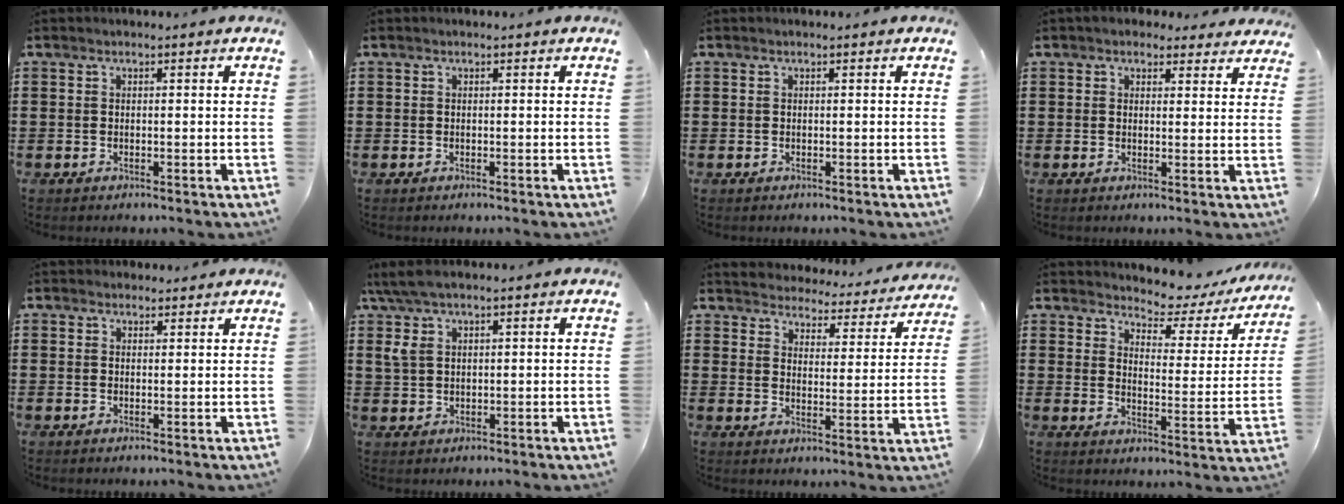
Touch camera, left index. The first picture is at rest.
{"total": 0.0}
{"total": 0.0}
{"total": 2.9, "force": [2.5, 1.3, 0.6], "torque": [-0.012, -0.004, 0.044]}
{"total": 1.7, "force": [1.5, 0.8, -0.1], "torque": [-0.003, 0.005, 0.030]}
{"total": 4.5, "force": [2.4, 1.7, 3.4], "torque": [-0.081, 0.005, 0.041]}
{"total": 3.6, "force": [3.6, 0.2, -0.4], "torque": [-0.018, -0.034, 0.055]}
{"total": 4.1, "force": [4.0, 0.9, 0.8], "torque": [-0.035, -0.033, 0.061]}